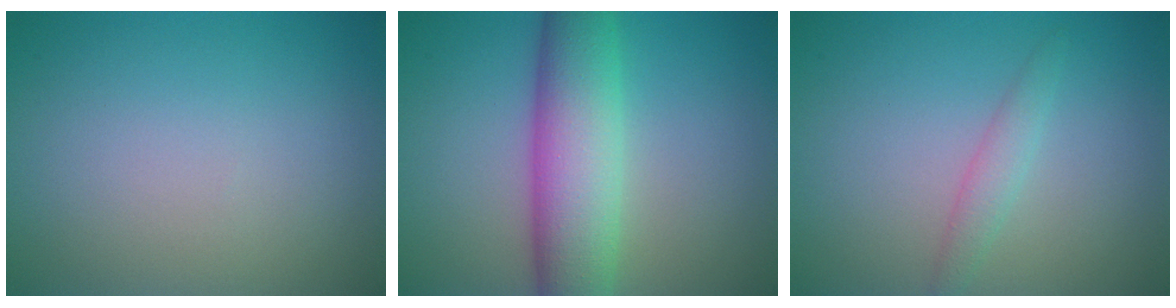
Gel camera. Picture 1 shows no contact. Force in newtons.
{"total": 7.9, "press": 7.9, "slide": 0.2}
{"total": 1.6, "press": 1.6, "slide": 0.0}